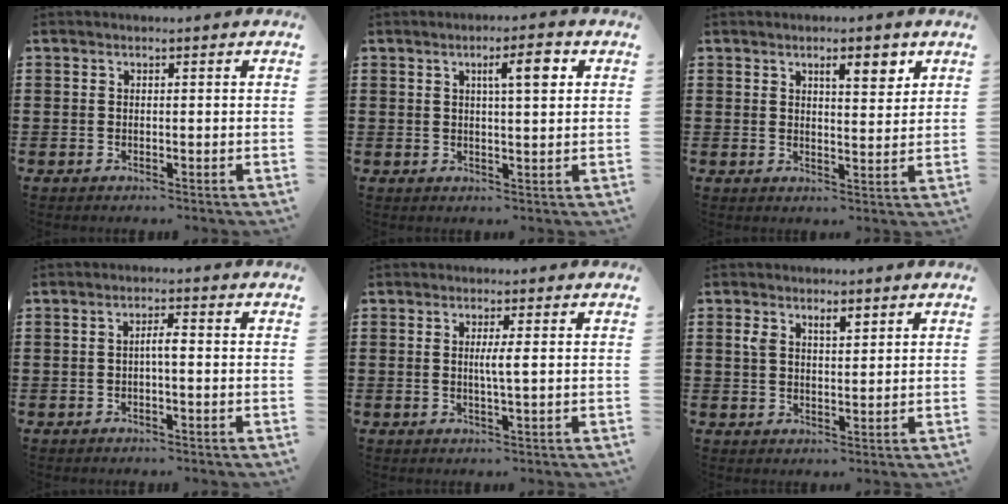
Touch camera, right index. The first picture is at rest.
{"total": 4.6, "force": [1.6, 1.0, 4.2], "torque": [-0.063, 0.000, 0.017]}
{"total": 4.2, "force": [2.3, 1.4, 3.2], "torque": [-0.045, -0.003, 0.034]}
{"total": 1.9, "force": [-0.4, 0.3, 1.9], "torque": [-0.036, 0.003, -0.009]}
{"total": 2.4, "force": [0.2, -0.2, 2.4], "torque": [-0.045, -0.005, 0.000]}
{"total": 3.2, "force": [1.8, 1.3, 2.3], "torque": [-0.050, 0.006, 0.030]}